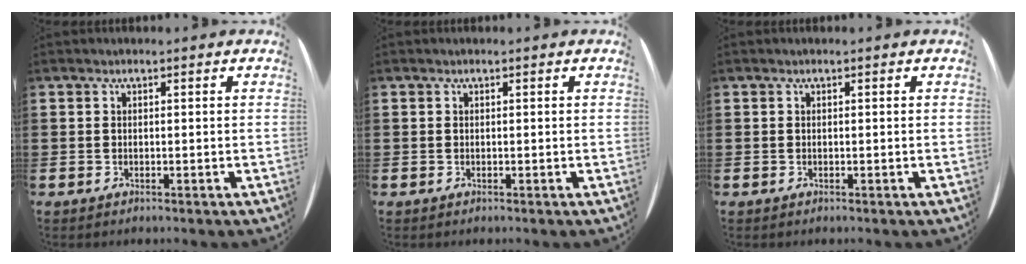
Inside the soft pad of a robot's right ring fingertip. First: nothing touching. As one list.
[{"total": 0.0}, {"total": 0.0}]